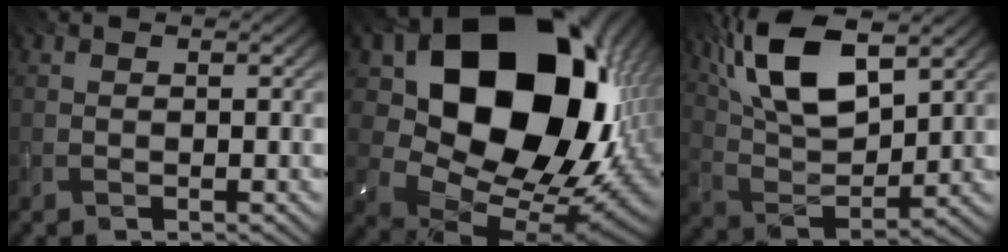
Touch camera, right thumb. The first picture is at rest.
{"total": 22.5, "force": [6.1, 16.5, 14.0], "torque": [-0.271, -0.025, 0.153]}
{"total": 13.4, "force": [6.8, 5.5, 10.1], "torque": [-0.222, 0.010, 0.134]}